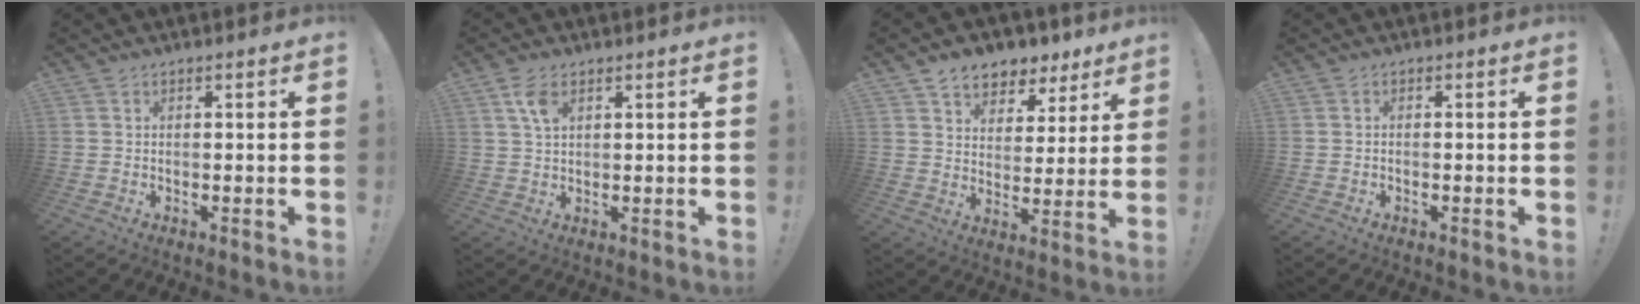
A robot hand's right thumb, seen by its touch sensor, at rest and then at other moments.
{"total": 4.9, "force": [2.4, 2.5, 3.5], "torque": [-0.059, -0.007, 0.043]}
{"total": 8.5, "force": [6.3, 5.1, 2.5], "torque": [-0.032, -0.049, 0.117]}
{"total": 0.5, "force": [-0.5, 0.1, 0.2], "torque": [-0.004, 0.001, -0.008]}